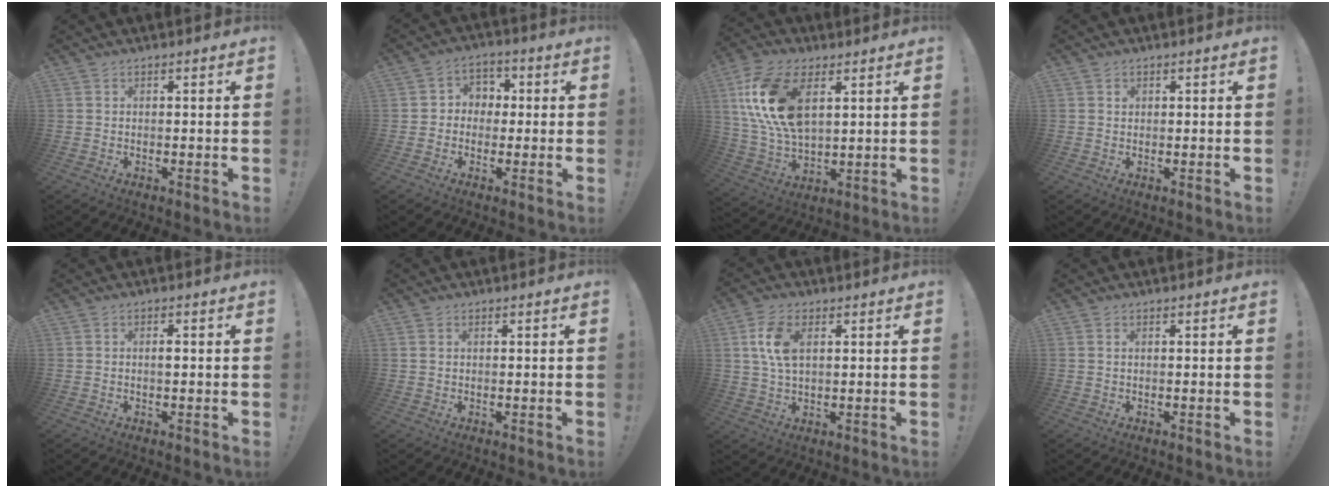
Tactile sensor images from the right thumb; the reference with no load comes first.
{"total": 5.5, "force": [-1.1, 5.2, 1.6], "torque": [-0.028, 0.022, -0.015]}
{"total": 18.5, "force": [6.7, 10.4, 13.8], "torque": [-0.287, -0.018, 0.120]}
{"total": 0.7, "force": [0.3, 0.6, 0.0], "torque": [0.005, -0.001, 0.005]}
{"total": 1.1, "force": [-0.2, 0.3, 1.1], "torque": [-0.018, 0.001, -0.006]}
{"total": 0.6, "force": [0.4, 0.4, 0.3], "torque": [-0.011, 0.003, 0.008]}
{"total": 8.7, "force": [2.6, 4.9, 6.7], "torque": [-0.131, 0.001, 0.046]}
{"total": 0.6, "force": [0.2, 0.1, 0.5], "torque": [-0.013, 0.002, 0.004]}